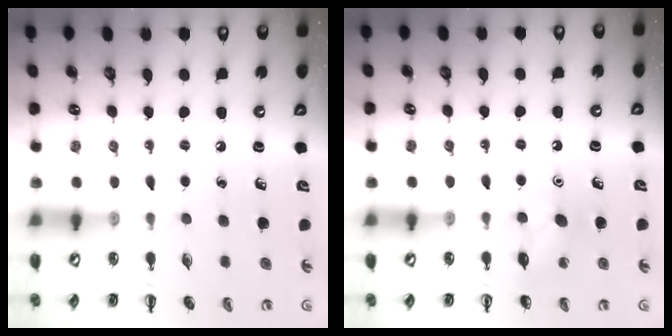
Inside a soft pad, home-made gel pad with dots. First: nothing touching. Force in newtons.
{"total": 6.3, "press": 6.1, "slide": 1.5}